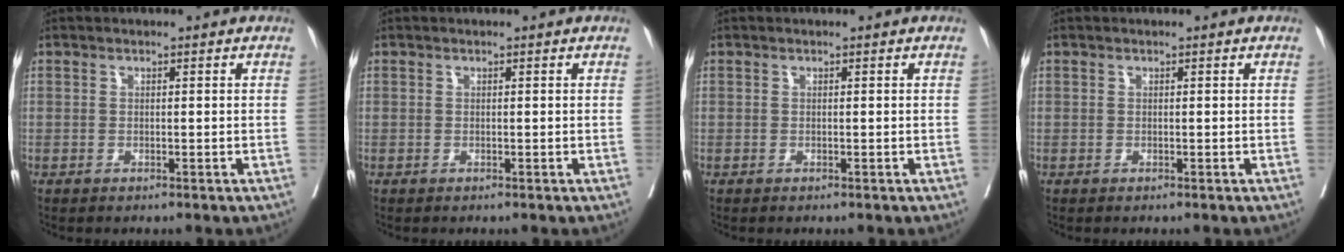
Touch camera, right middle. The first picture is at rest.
{"total": 0.0}
{"total": 0.0}
{"total": 0.0}